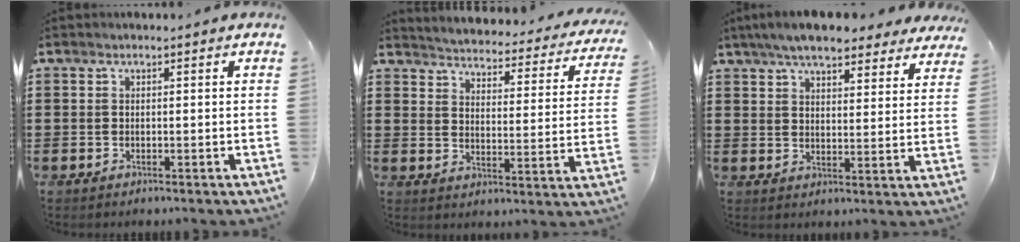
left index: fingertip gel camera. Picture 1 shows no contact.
{"total": 3.1, "force": [3.0, -0.4, 0.3], "torque": [-0.027, -0.034, 0.043]}
{"total": 7.1, "force": [6.4, 1.3, 2.7], "torque": [-0.076, -0.012, 0.118]}